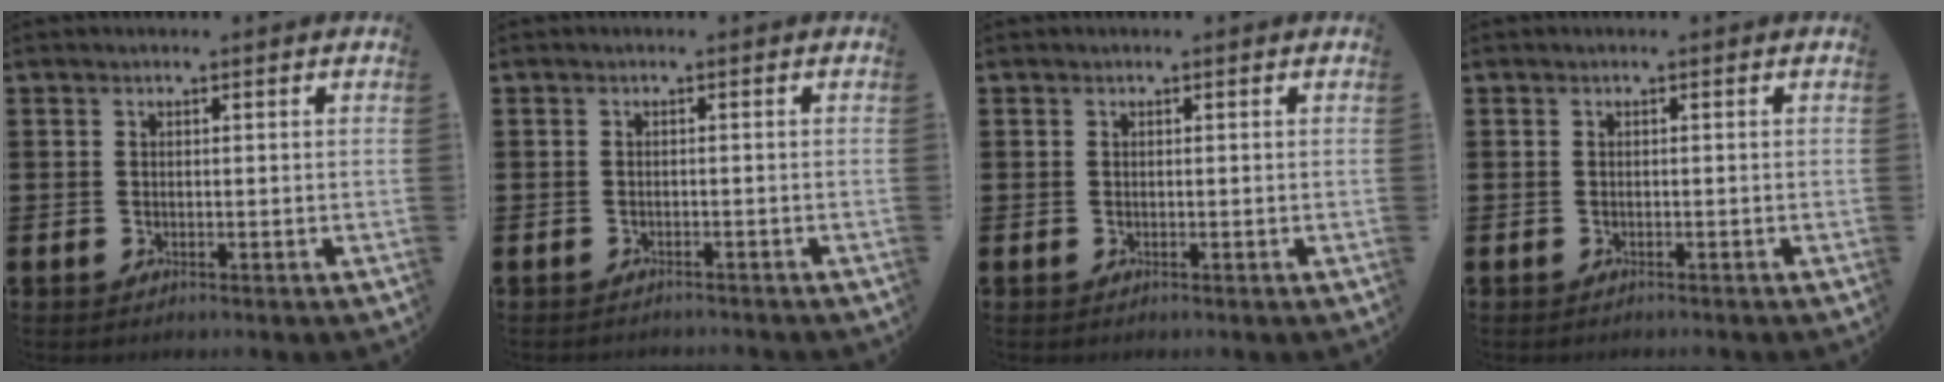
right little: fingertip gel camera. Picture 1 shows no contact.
{"total": 0.7, "force": [-0.7, -0.1, 0.0], "torque": [-0.001, 0.000, -0.015]}
{"total": 0.0}
{"total": 0.0}